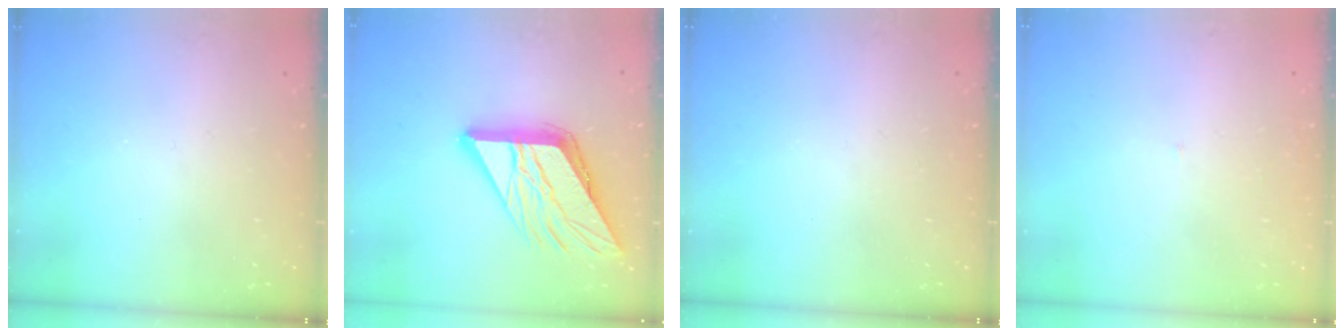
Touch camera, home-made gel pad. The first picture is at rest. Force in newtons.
{"total": 17.6, "press": 17.4, "slide": 2.1}
{"total": 0.0}
{"total": 2.0, "press": 2.0, "slide": 0.1}